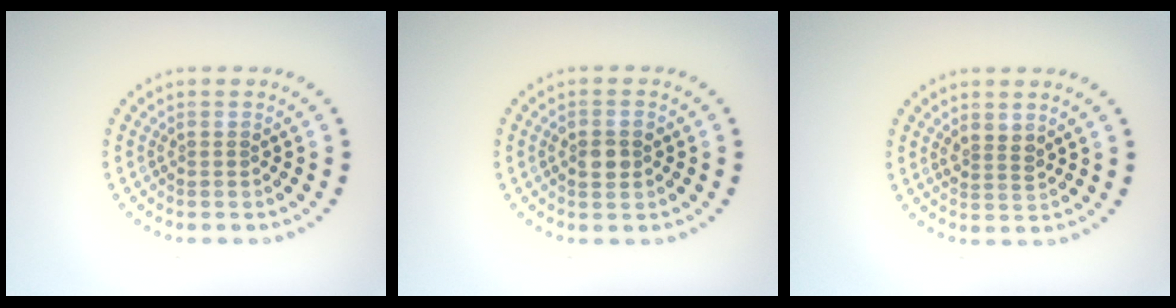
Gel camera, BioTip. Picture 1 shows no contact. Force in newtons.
{"total": 2.5, "press": 2.5, "slide": 0.1}
{"total": 1.6, "press": 1.3, "slide": 0.8}